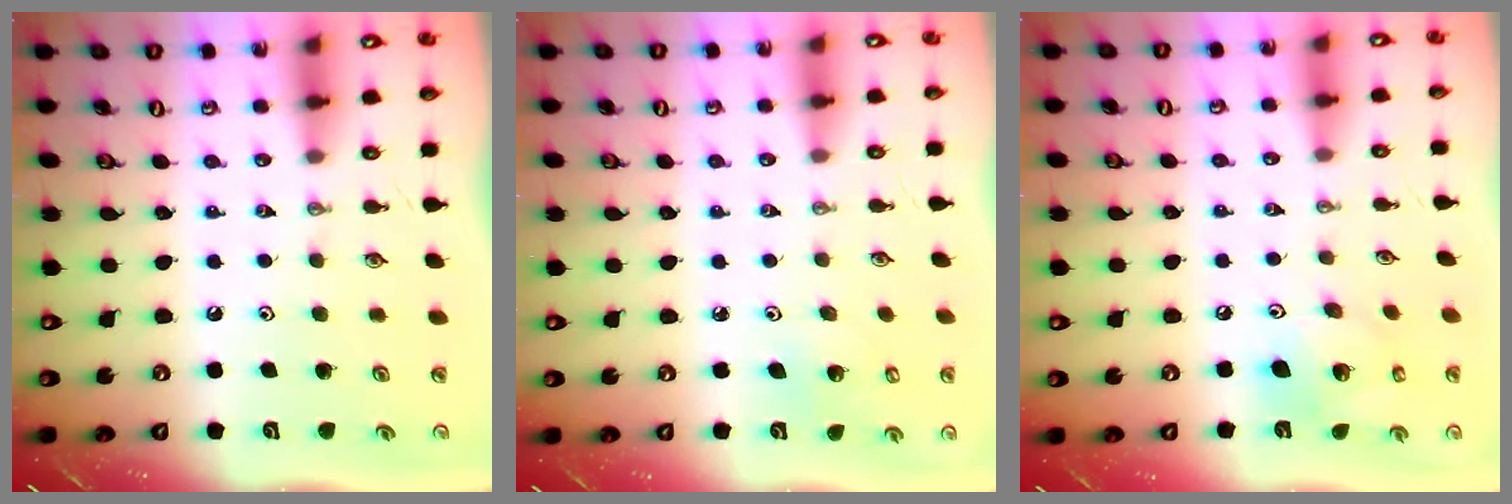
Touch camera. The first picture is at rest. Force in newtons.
{"total": 3.8, "press": 3.8, "slide": 0.3}
{"total": 13.5, "press": 13.3, "slide": 2.5}